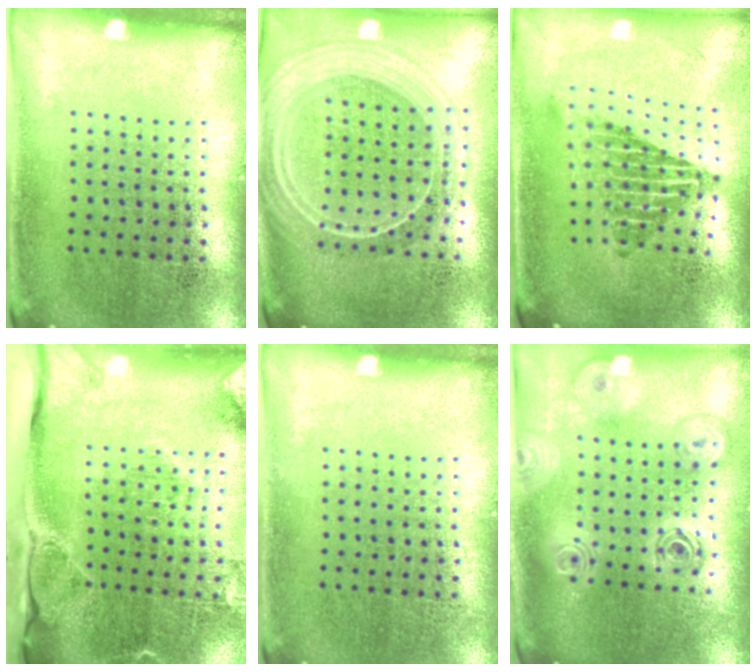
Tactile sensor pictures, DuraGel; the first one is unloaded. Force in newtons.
{"total": 2.5, "press": 2.1, "slide": 1.2}
{"total": 2.1, "press": 1.6, "slide": 1.4}
{"total": 3.0, "press": 2.3, "slide": 1.9}
{"total": 0.0}
{"total": 2.4, "press": 1.9, "slide": 1.6}